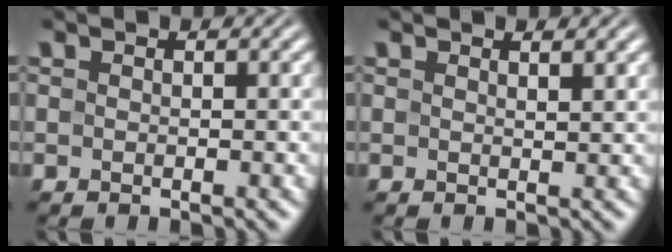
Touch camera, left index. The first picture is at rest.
{"total": 0.9, "force": [0.8, 0.2, 0.3], "torque": [-0.001, 0.000, 0.011]}